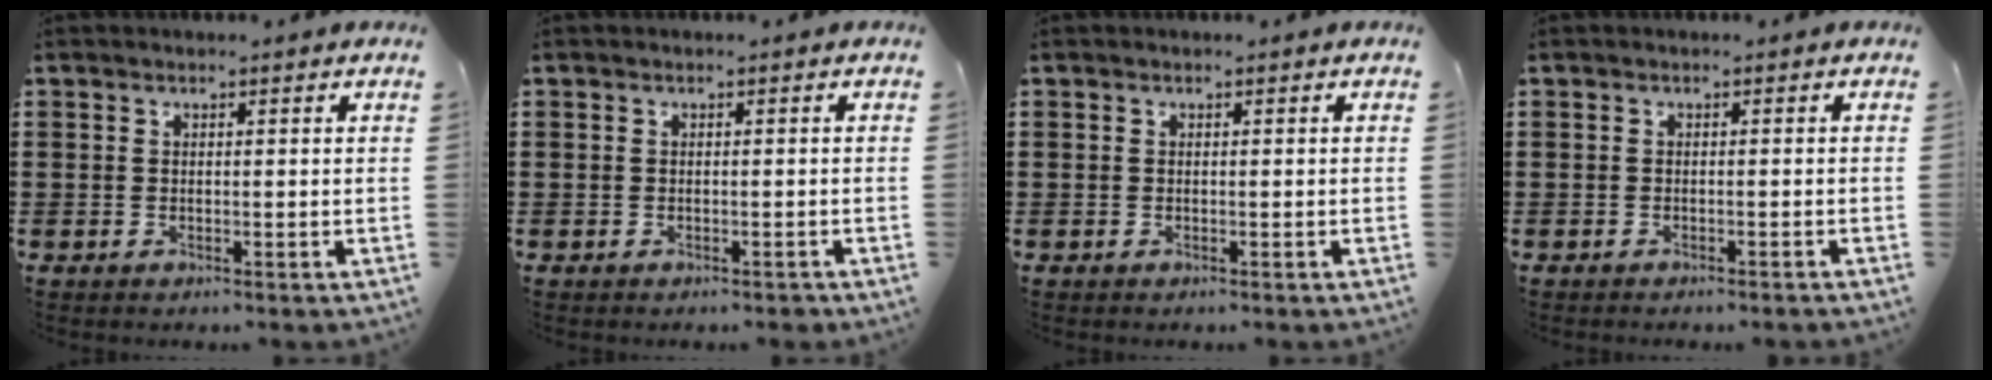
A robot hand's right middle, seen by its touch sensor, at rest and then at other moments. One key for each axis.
{"total": 0.6, "fx": -0.4, "fy": 0.3, "fz": 0.2, "tx": -0.004, "ty": 0.000, "tz": -0.009}
{"total": 0.0}
{"total": 0.7, "fx": -0.7, "fy": 0.0, "fz": 0.0, "tx": -0.002, "ty": 0.002, "tz": -0.015}